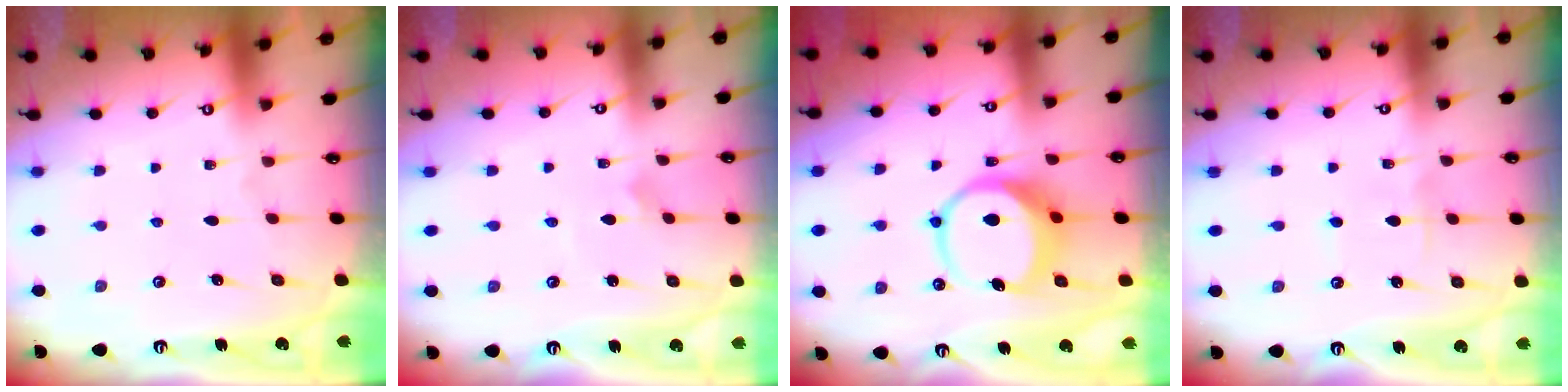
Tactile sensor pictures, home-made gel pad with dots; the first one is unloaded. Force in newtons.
{"total": 2.1, "press": 2.1, "slide": 0.1}
{"total": 8.8, "press": 8.7, "slide": 1.2}
{"total": 2.9, "press": 2.9, "slide": 0.3}